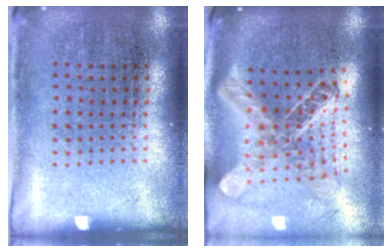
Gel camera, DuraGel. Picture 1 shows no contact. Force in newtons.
{"total": 2.7, "press": 2.0, "slide": 1.8}